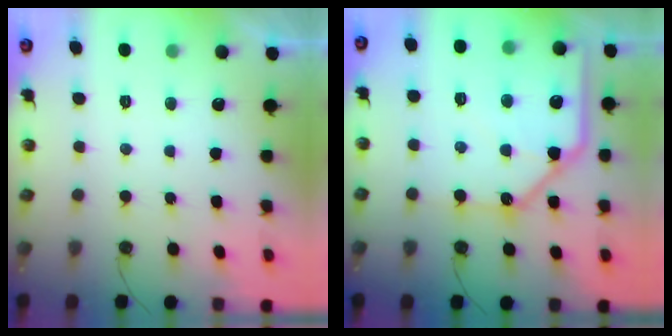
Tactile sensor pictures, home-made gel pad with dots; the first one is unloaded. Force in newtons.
{"total": 18.2, "press": 18.1, "slide": 2.0}